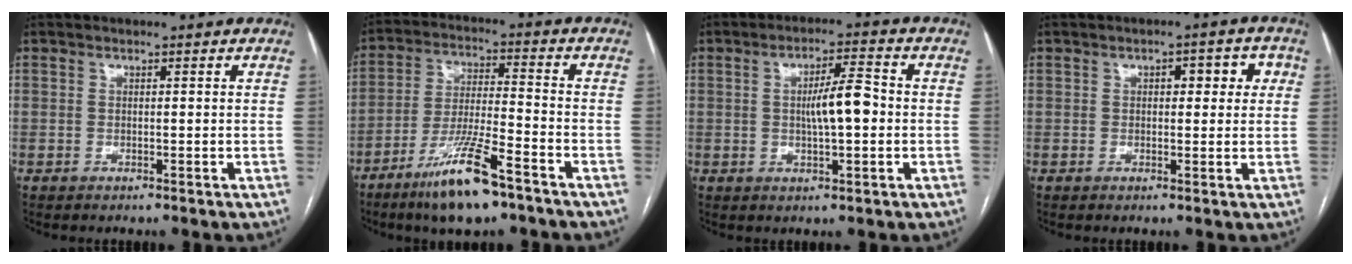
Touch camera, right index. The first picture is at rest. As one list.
[{"total": 12.2, "force": [-8.1, 1.4, 9.0], "torque": [-0.177, -0.024, -0.146]}, {"total": 6.5, "force": [-0.2, 1.1, 6.4], "torque": [-0.111, 0.009, -0.004]}, {"total": 4.4, "force": [1.3, 2.0, 3.7], "torque": [-0.042, 0.020, 0.013]}]